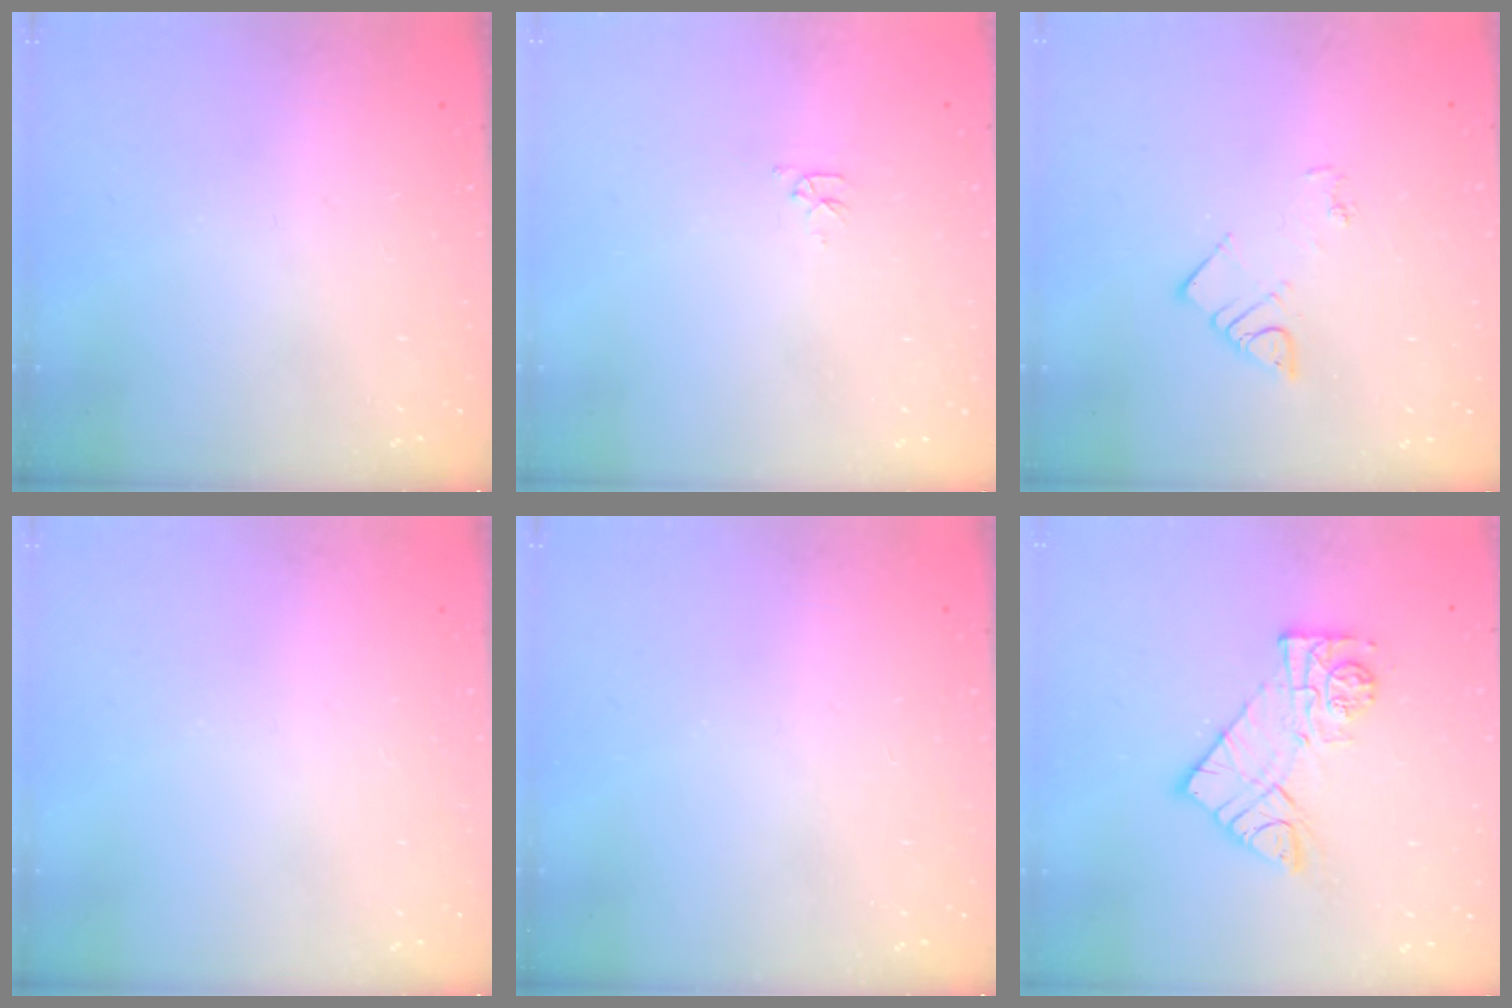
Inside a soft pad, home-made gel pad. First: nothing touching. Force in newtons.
{"total": 2.8, "press": 2.7, "slide": 0.4}
{"total": 3.8, "press": 3.7, "slide": 0.6}
{"total": 0.0}
{"total": 0.0}
{"total": 11.2, "press": 11.2, "slide": 0.8}